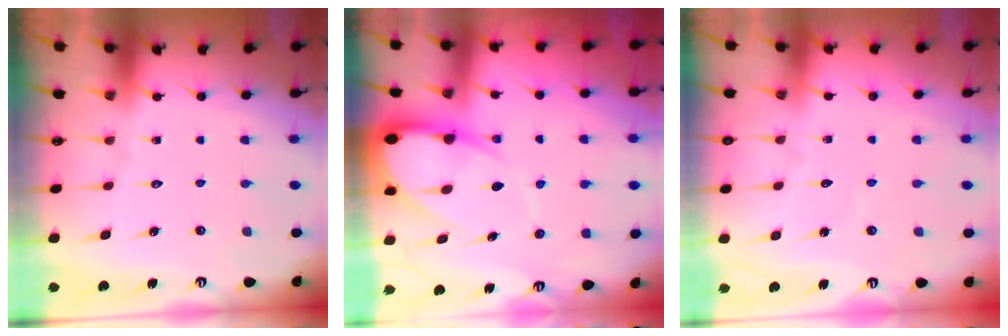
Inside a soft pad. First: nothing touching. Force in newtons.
{"total": 12.3, "press": 12.3, "slide": 1.2}
{"total": 2.0, "press": 2.0, "slide": 0.1}